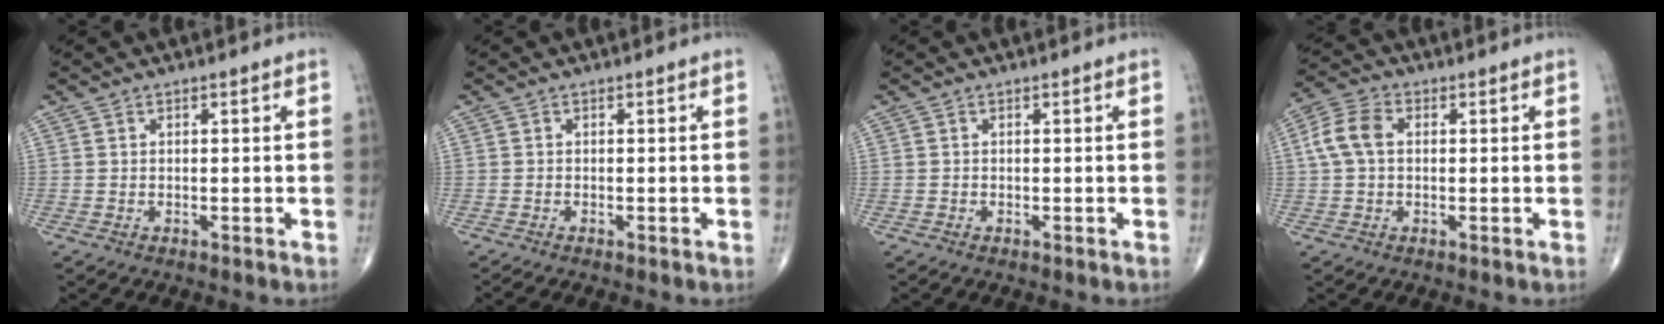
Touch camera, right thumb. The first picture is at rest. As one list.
[{"total": 0.8, "force": [-0.7, -0.1, 0.4], "torque": [-0.014, -0.002, -0.015]}, {"total": 0.0}, {"total": 6.6, "force": [0.8, 4.4, 4.9], "torque": [-0.107, 0.020, 0.010]}]